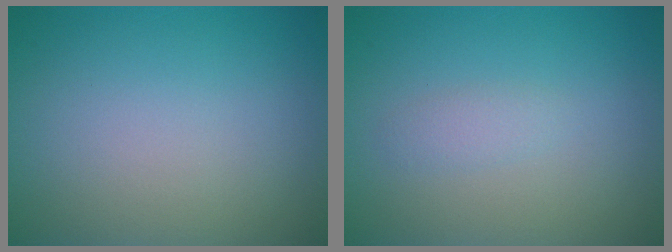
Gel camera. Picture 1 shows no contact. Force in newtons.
{"total": 1.0, "press": 1.0, "slide": 0.0}